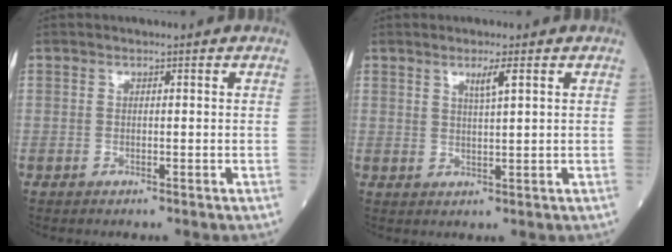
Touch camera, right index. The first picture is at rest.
{"total": 2.8, "force": [1.5, 0.0, 2.4], "torque": [-0.046, -0.003, 0.029]}